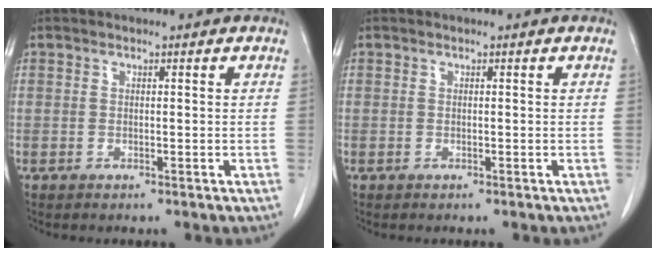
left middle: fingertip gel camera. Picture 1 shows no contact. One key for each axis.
{"total": 0.0}